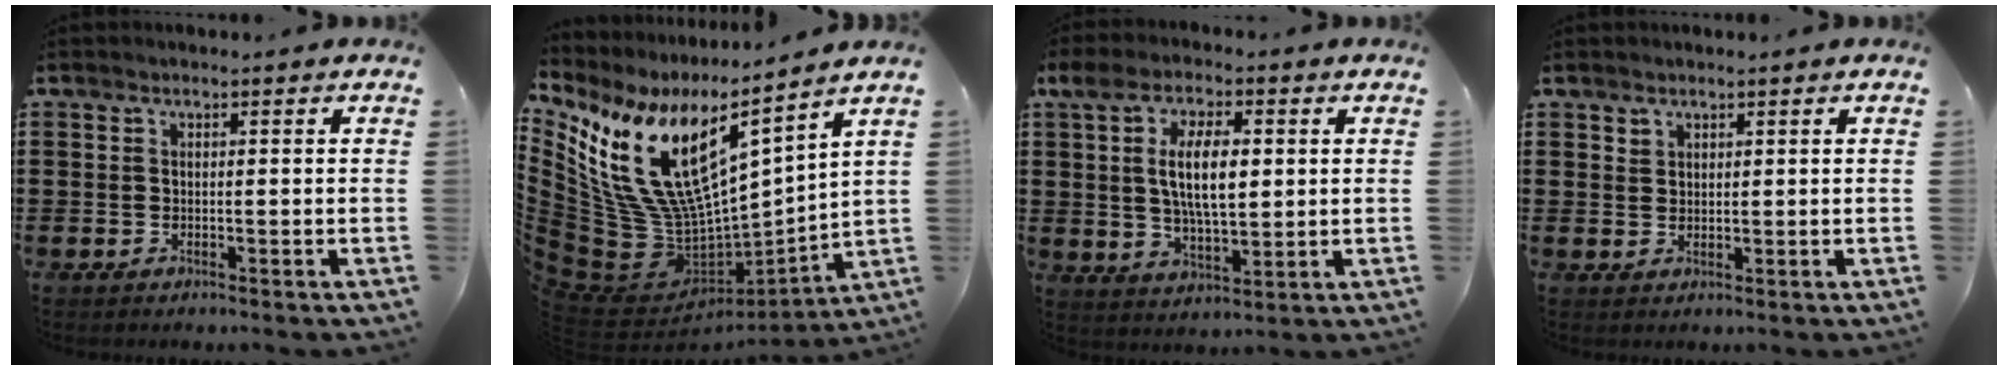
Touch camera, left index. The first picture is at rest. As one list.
[{"total": 15.9, "force": [6.5, 8.5, 11.8], "torque": [-0.271, -0.057, 0.113]}, {"total": 9.6, "force": [1.7, 4.0, 8.5], "torque": [-0.166, 0.010, 0.024]}, {"total": 1.5, "force": [1.2, 0.8, 0.1], "torque": [-0.005, 0.000, 0.024]}]